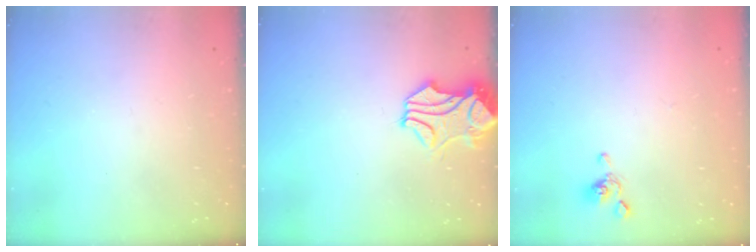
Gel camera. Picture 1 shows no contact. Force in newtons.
{"total": 1.9, "press": 1.4, "slide": 1.2}
{"total": 2.2, "press": 2.0, "slide": 0.8}